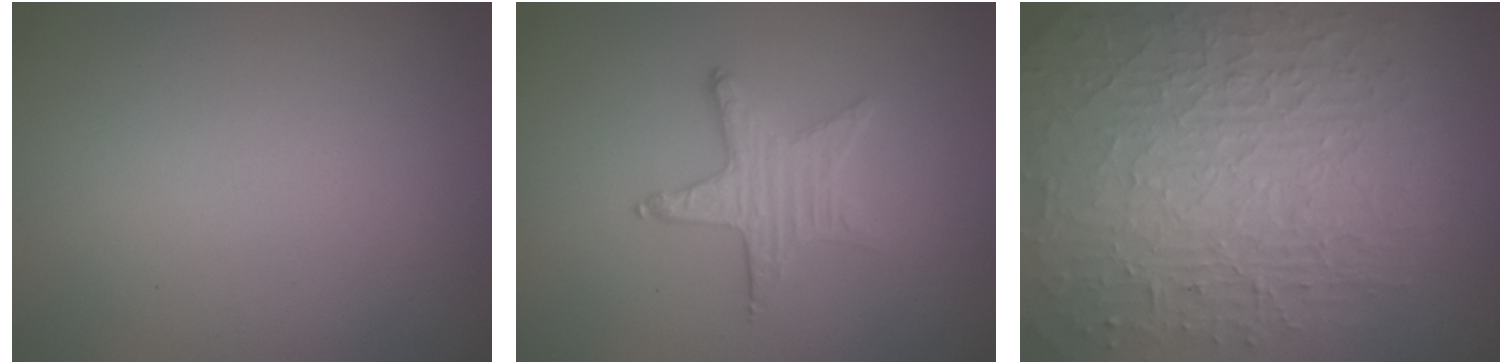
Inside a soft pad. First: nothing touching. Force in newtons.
{"total": 2.8, "press": 2.5, "slide": 1.3}
{"total": 10.0, "press": 6.5, "slide": 7.6}